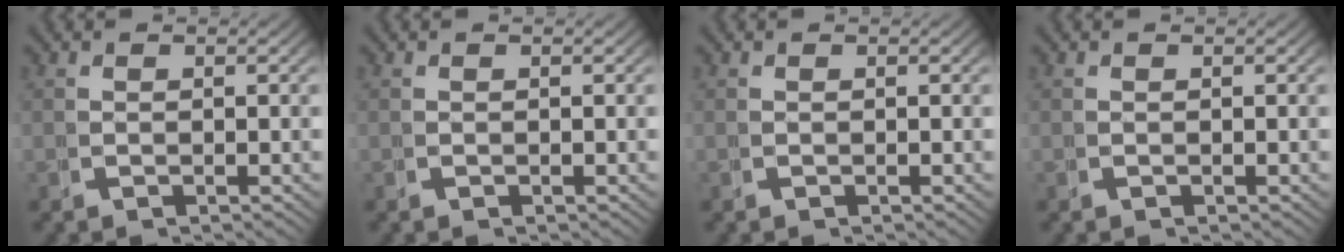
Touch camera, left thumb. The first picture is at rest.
{"total": 0.0}
{"total": 0.0}
{"total": 0.0}